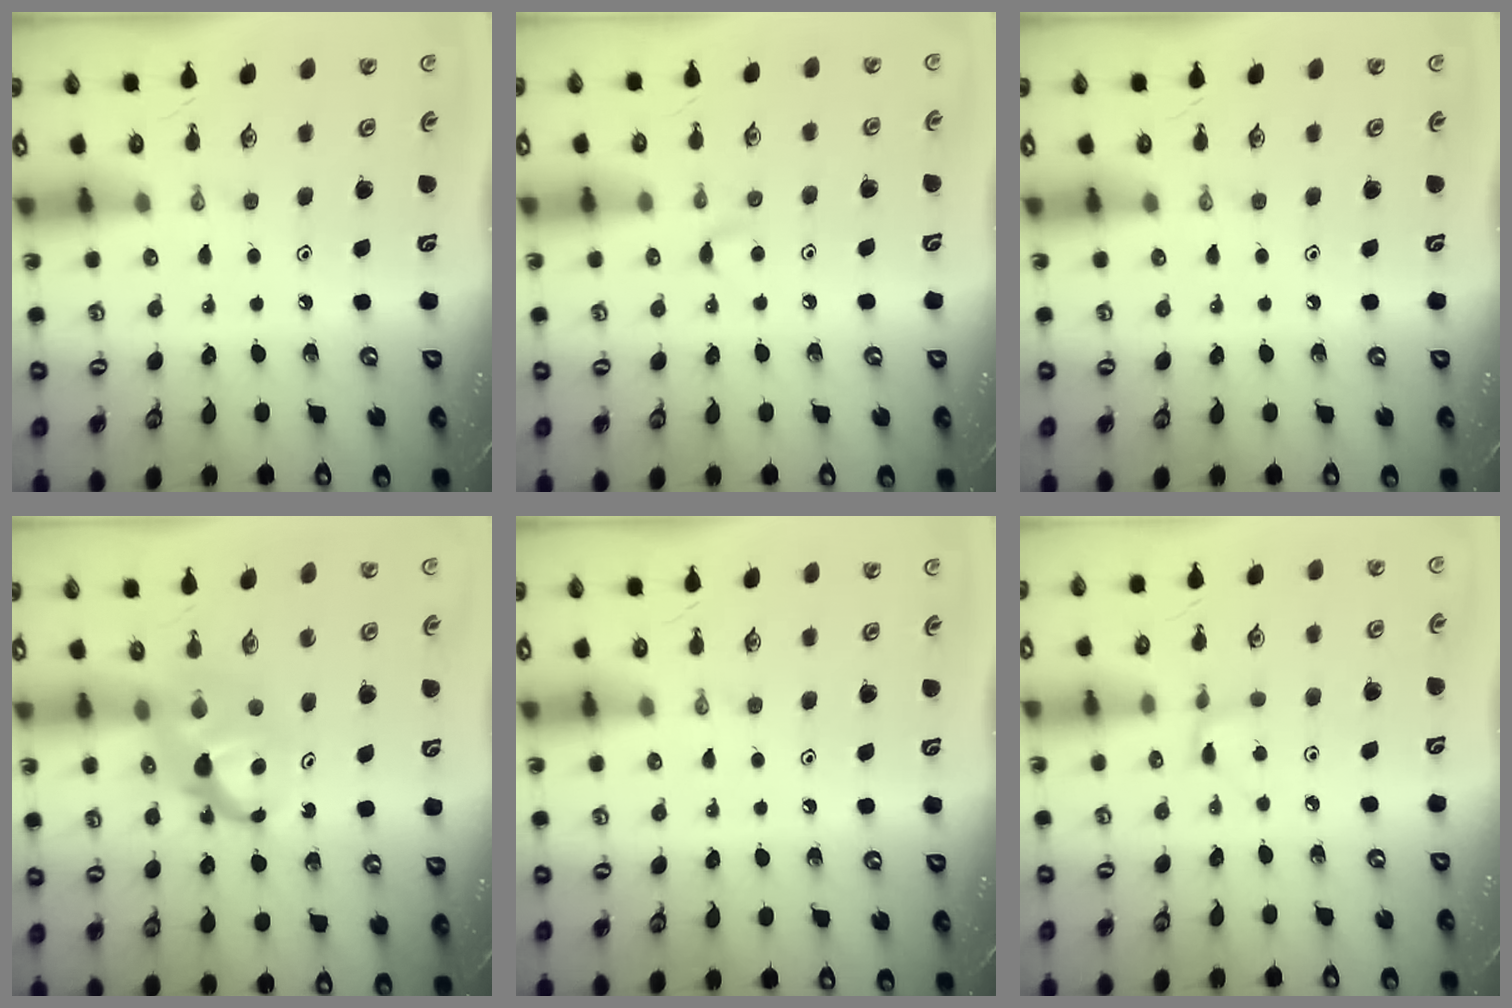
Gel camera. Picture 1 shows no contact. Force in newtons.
{"total": 3.7, "press": 3.6, "slide": 0.5}
{"total": 0.0}
{"total": 6.6, "press": 6.6, "slide": 0.5}
{"total": 0.0}
{"total": 1.7, "press": 1.7, "slide": 0.0}